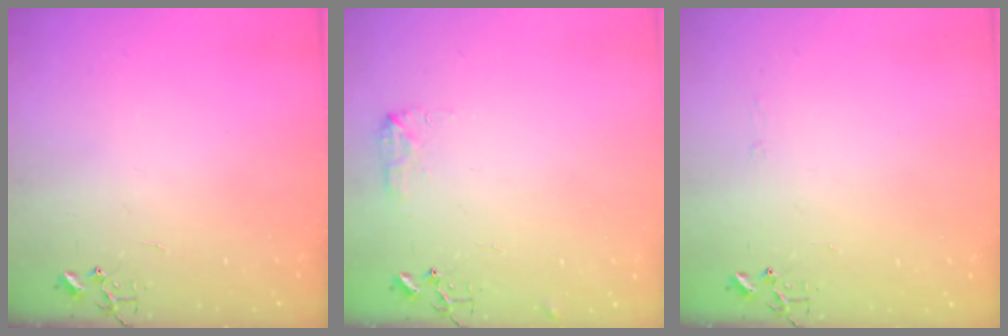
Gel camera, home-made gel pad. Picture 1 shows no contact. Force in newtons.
{"total": 6.9, "press": 6.9, "slide": 0.3}
{"total": 2.6, "press": 2.6, "slide": 0.5}